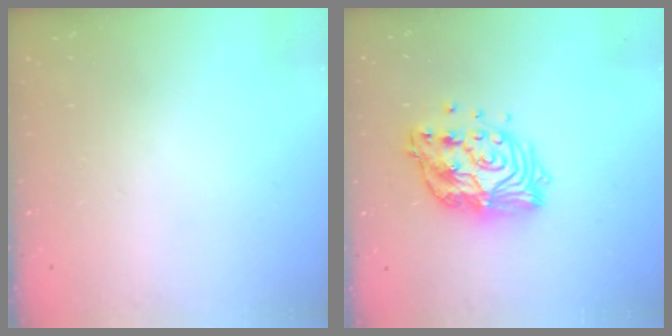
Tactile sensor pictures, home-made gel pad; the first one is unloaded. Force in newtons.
{"total": 16.8, "press": 16.7, "slide": 1.5}